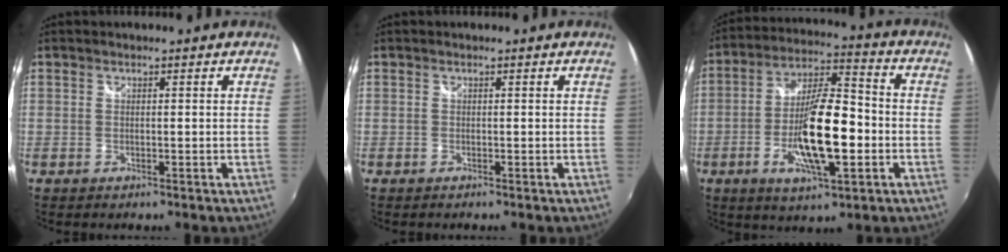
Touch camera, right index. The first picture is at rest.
{"total": 0.0}
{"total": 15.6, "force": [-4.0, 4.3, 14.5], "torque": [-0.273, -0.001, -0.072]}